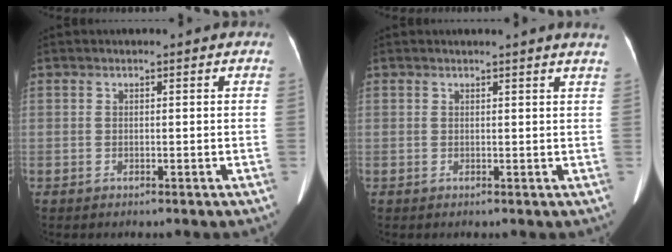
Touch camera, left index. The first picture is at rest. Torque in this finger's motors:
{"motor_torque": [0.12, -0.47, 0.02, 0.02]}